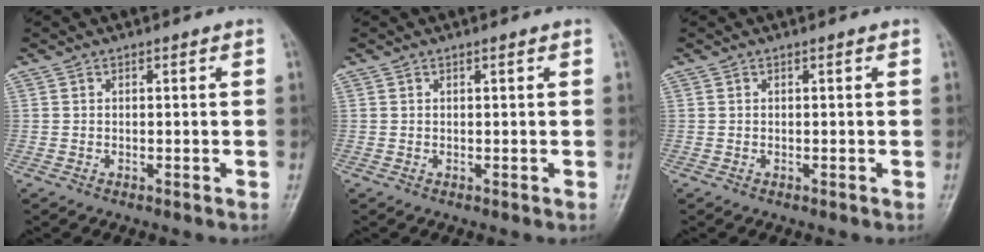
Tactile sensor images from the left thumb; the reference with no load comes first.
{"total": 0.0}
{"total": 0.0}